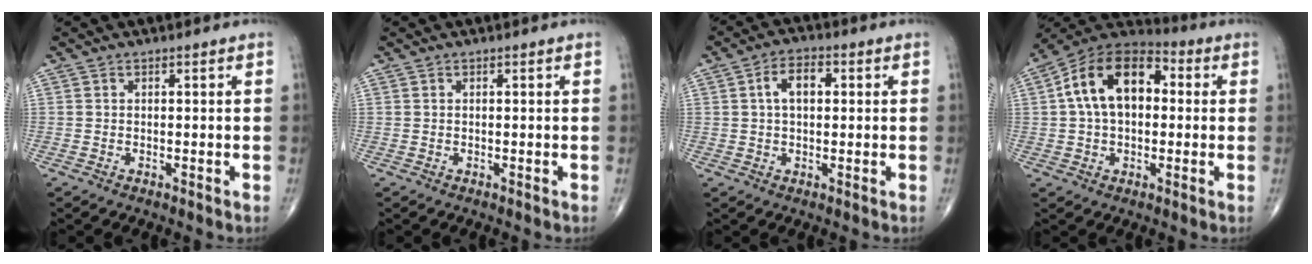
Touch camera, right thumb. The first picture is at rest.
{"total": 0.0}
{"total": 5.5, "force": [1.1, 3.2, 4.3], "torque": [-0.069, 0.013, 0.013]}
{"total": 15.4, "force": [2.1, 9.7, 11.8], "torque": [-0.184, 0.035, 0.025]}